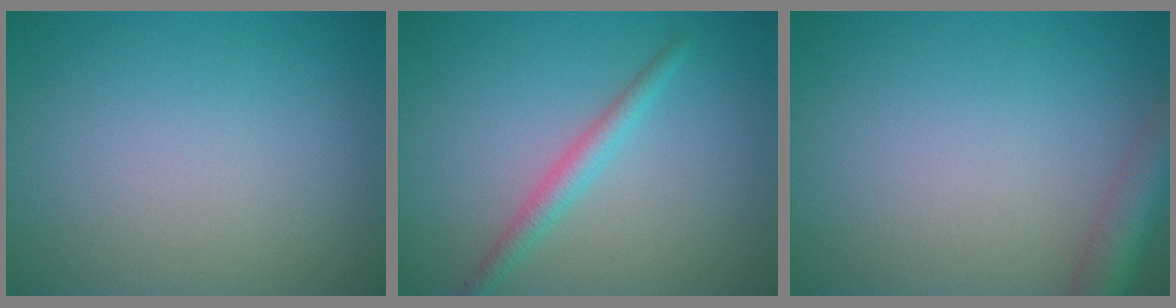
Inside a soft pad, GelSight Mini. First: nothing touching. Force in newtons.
{"total": 2.1, "press": 2.1, "slide": 0.1}
{"total": 3.9, "press": 3.9, "slide": 0.2}